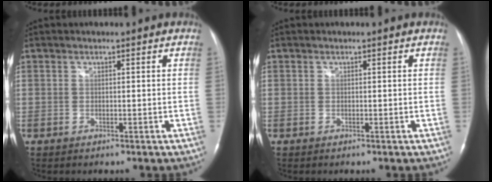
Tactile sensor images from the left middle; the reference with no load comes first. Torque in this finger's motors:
{"motor_torque": [-0.08, 0.00, 0.00, 0.01]}